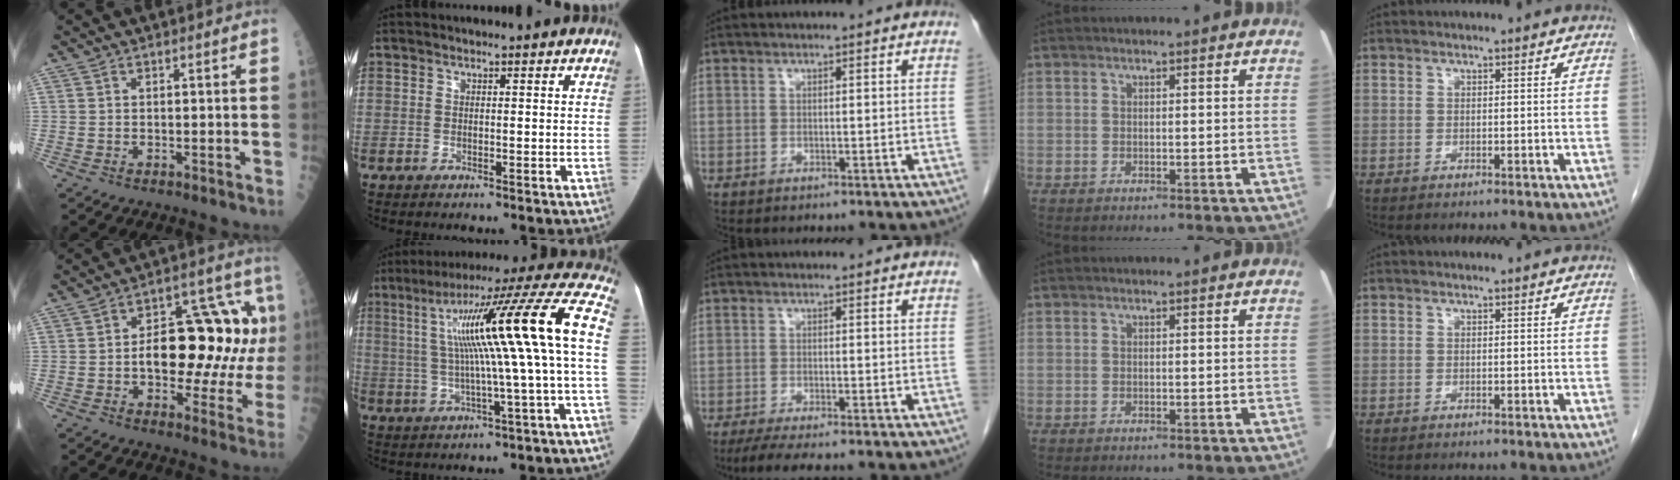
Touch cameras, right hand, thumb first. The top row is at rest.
{"thumb": {"total": 21.2, "force": [1.4, 10.6, 18.3], "torque": [-0.215, 0.038, 0.020]}, "index": {"total": 20.8, "force": [1.4, -0.3, 20.8], "torque": [-0.306, 0.040, 0.012]}, "middle": {"total": 5.1, "force": [-4.1, 0.2, 3.1], "torque": [-0.049, -0.012, -0.067]}}